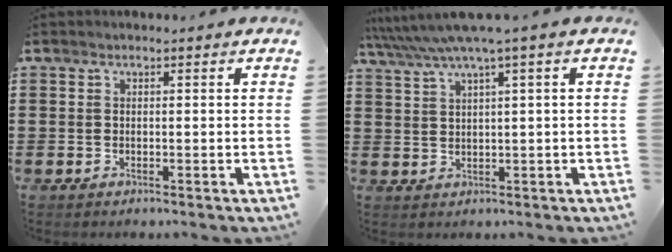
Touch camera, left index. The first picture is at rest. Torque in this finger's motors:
{"motor_torque": [1.10, -1.04, 0.65, 0.21]}